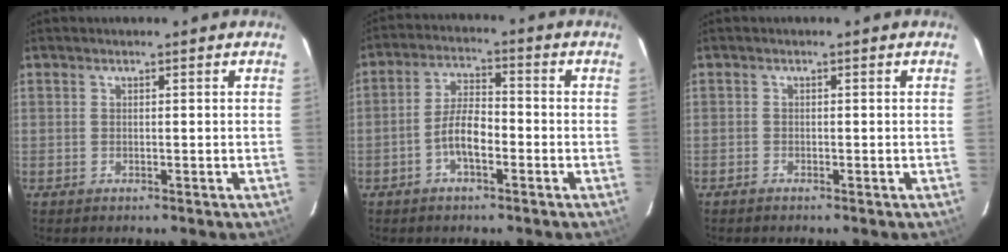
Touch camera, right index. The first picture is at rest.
{"total": 5.9, "force": [-2.6, 2.1, 4.9], "torque": [-0.104, 0.013, -0.048]}
{"total": 0.7, "force": [-0.7, 0.2, -0.1], "torque": [-0.001, 0.002, -0.016]}